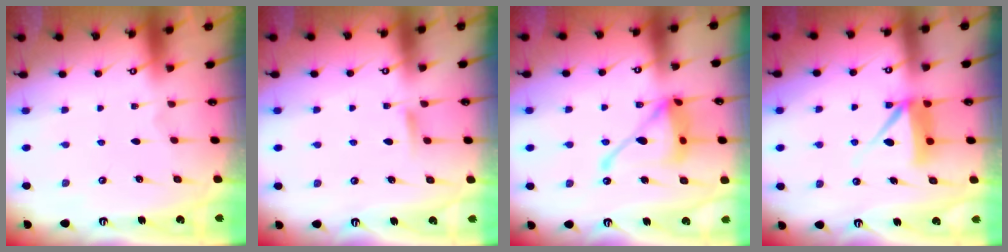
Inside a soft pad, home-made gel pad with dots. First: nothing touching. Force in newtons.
{"total": 5.2, "press": 5.2, "slide": 0.7}
{"total": 16.1, "press": 16.0, "slide": 1.6}
{"total": 7.9, "press": 7.8, "slide": 0.7}